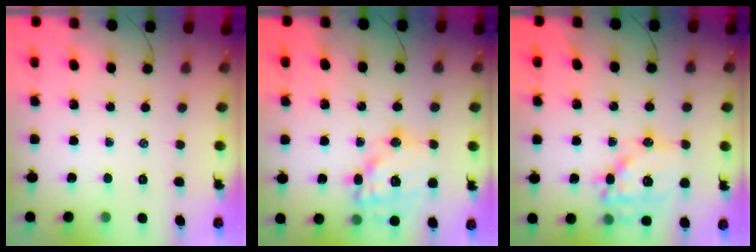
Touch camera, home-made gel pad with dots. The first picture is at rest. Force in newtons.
{"total": 16.8, "press": 16.6, "slide": 2.6}
{"total": 15.5, "press": 15.3, "slide": 2.4}